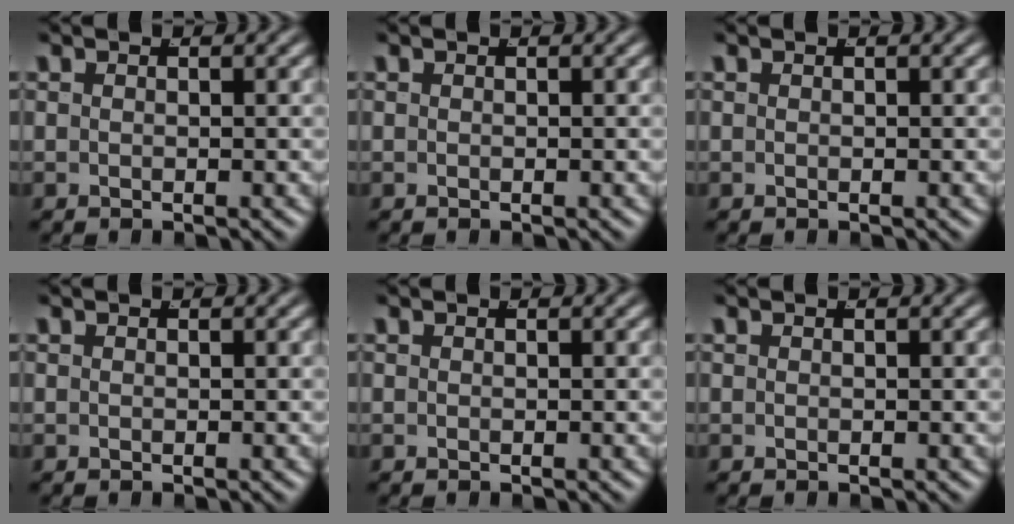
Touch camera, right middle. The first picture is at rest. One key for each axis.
{"total": 0.0}
{"total": 0.0}
{"total": 0.0}
{"total": 0.0}
{"total": 0.0}